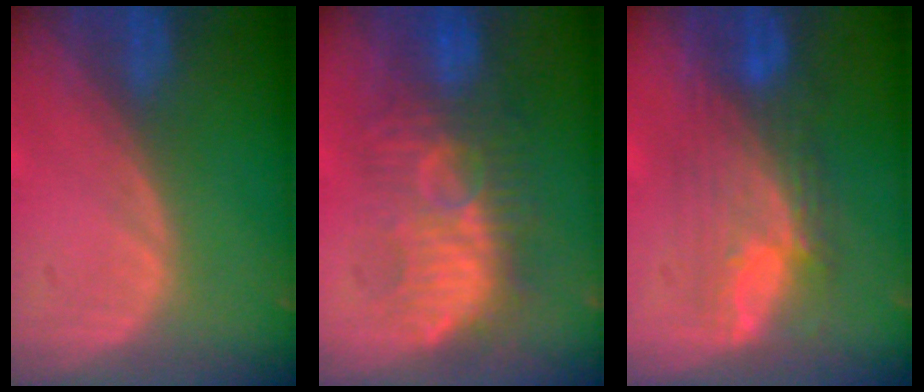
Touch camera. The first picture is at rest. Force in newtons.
{"total": 9.5, "press": 9.2, "slide": 2.1}
{"total": 7.4, "press": 7.2, "slide": 1.6}